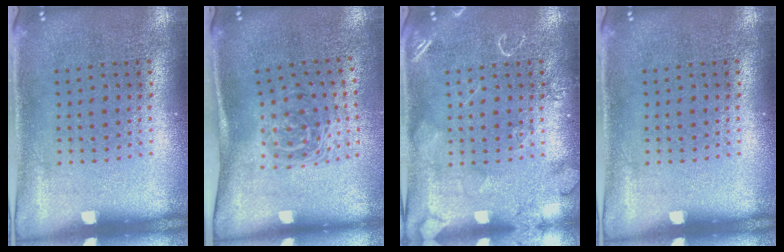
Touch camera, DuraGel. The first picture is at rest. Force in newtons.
{"total": 1.7, "press": 1.2, "slide": 1.2}
{"total": 2.4, "press": 2.4, "slide": 0.4}
{"total": 0.0}